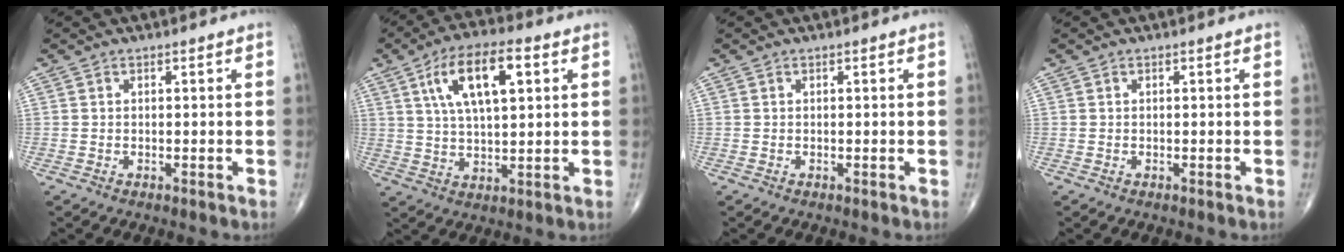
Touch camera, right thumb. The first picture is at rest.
{"total": 13.1, "force": [4.6, 5.3, 11.0], "torque": [-0.187, 0.001, 0.081]}
{"total": 0.0}
{"total": 0.0}